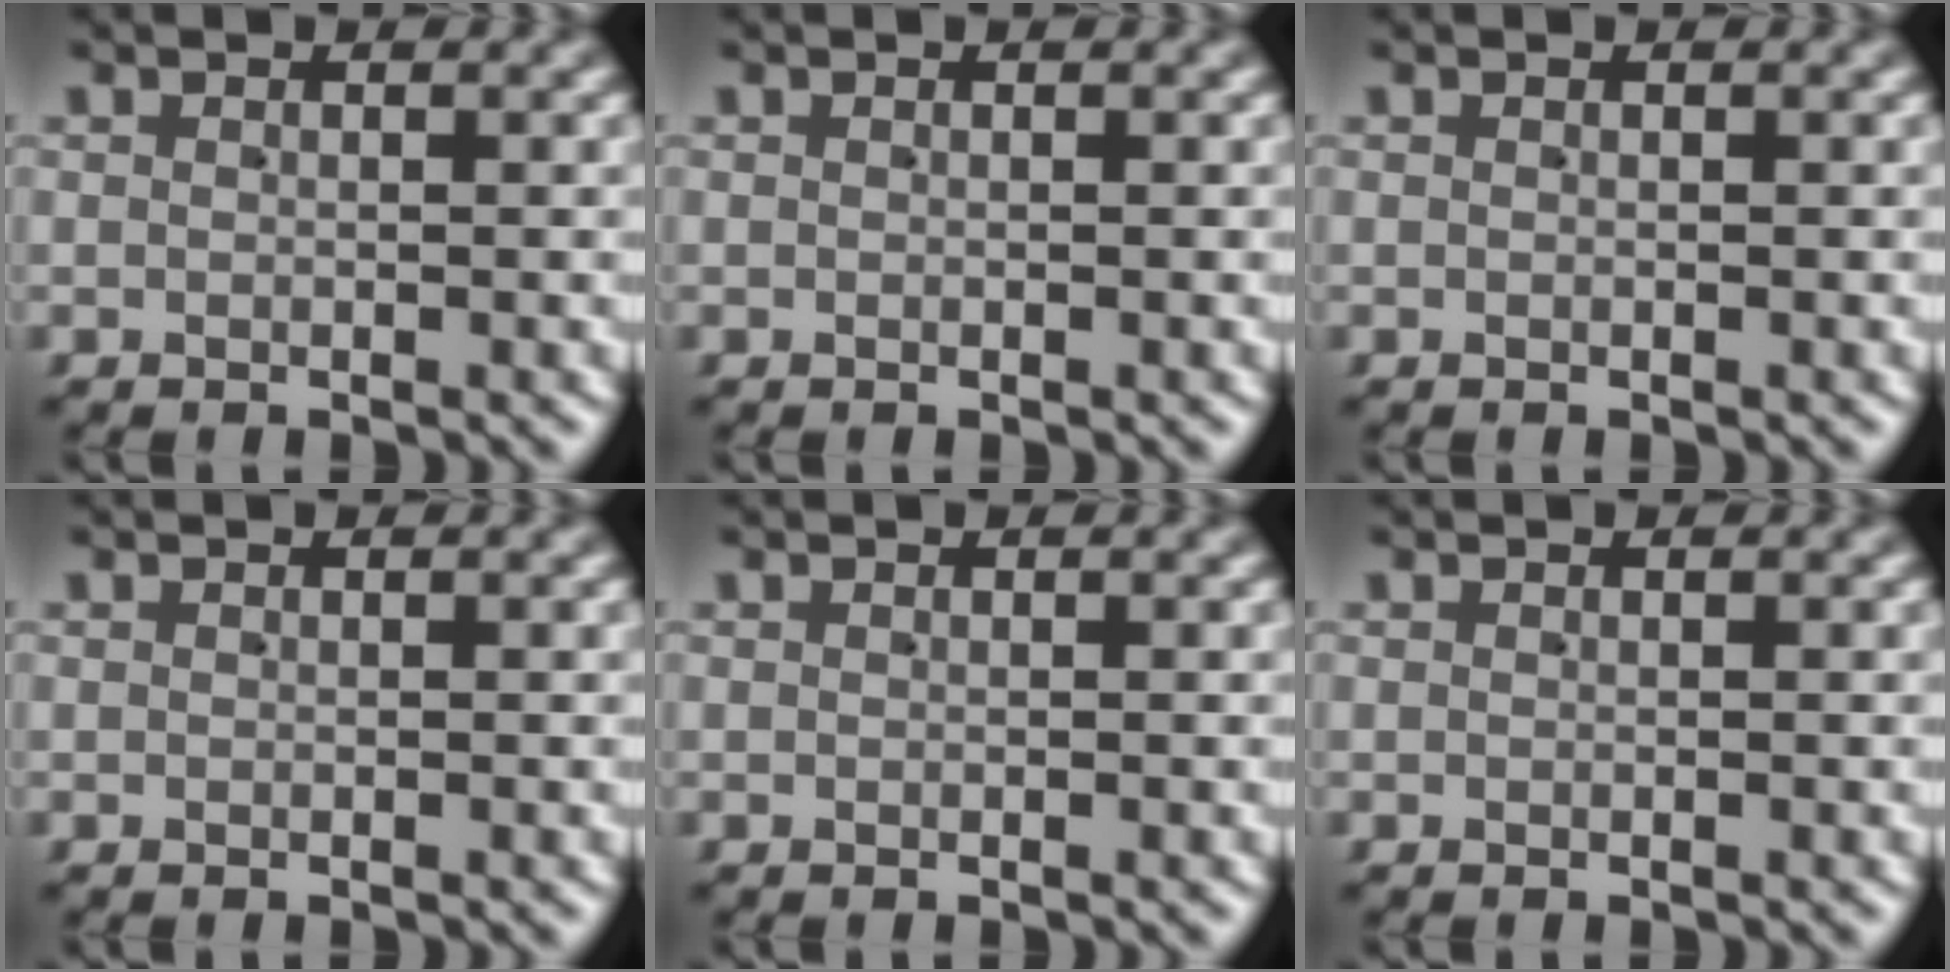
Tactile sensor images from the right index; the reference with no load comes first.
{"total": 0.0}
{"total": 0.0}
{"total": 0.0}
{"total": 0.0}
{"total": 0.0}